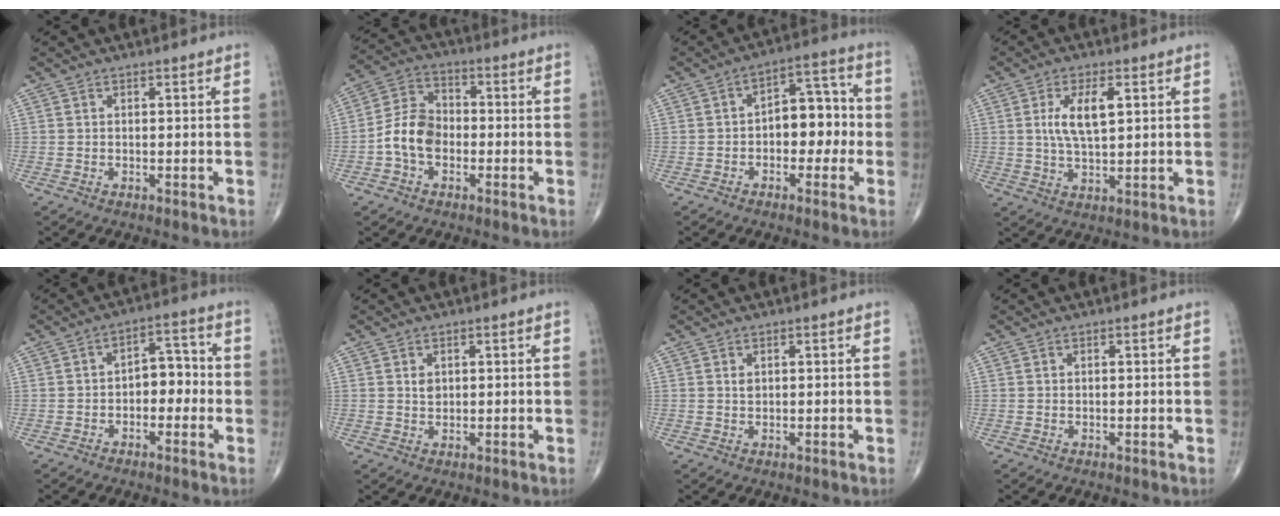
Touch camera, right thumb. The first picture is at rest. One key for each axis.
{"total": 8.5, "fx": -2.0, "fy": 6.1, "fz": 5.7, "tx": -0.095, "ty": 0.031, "tz": -0.052}
{"total": 9.6, "fx": -1.1, "fy": 6.0, "fz": 7.4, "tx": -0.061, "ty": 0.037, "tz": -0.029}
{"total": 7.7, "fx": 2.0, "fy": 3.1, "fz": 6.8, "tx": -0.128, "ty": -0.007, "tz": 0.039}
{"total": 6.2, "fx": -1.2, "fy": 3.9, "fz": 4.6, "tx": -0.036, "ty": 0.031, "tz": -0.030}
{"total": 1.7, "fx": 0.5, "fy": 1.2, "fz": 1.0, "tx": -0.008, "ty": -0.004, "tz": 0.011}
{"total": 0.9, "fx": 0.4, "fy": 0.6, "fz": 0.6, "tx": -0.005, "ty": 0.000, "tz": 0.008}
{"total": 0.0}